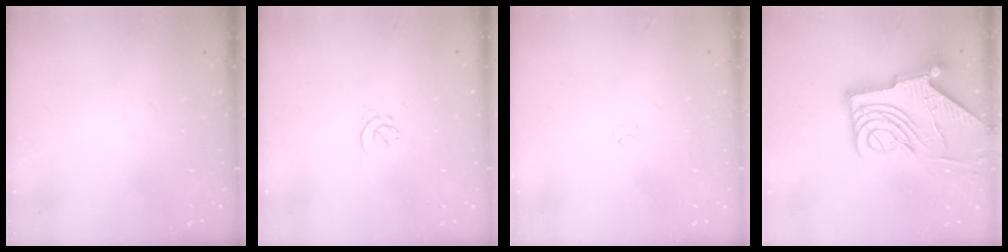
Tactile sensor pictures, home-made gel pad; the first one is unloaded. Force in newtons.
{"total": 1.0, "press": 0.9, "slide": 0.4}
{"total": 2.3, "press": 2.2, "slide": 0.6}
{"total": 15.2, "press": 15.1, "slide": 1.5}